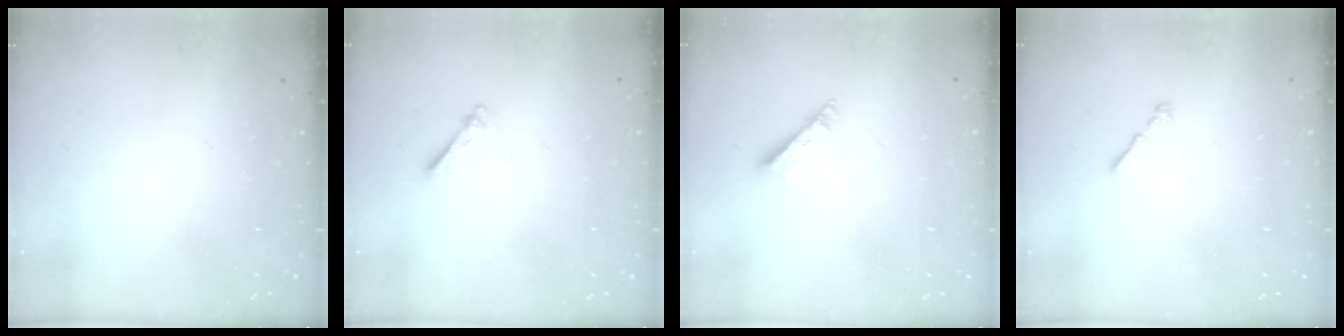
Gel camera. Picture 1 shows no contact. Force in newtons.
{"total": 2.4, "press": 2.3, "slide": 0.4}
{"total": 4.1, "press": 4.1, "slide": 0.2}
{"total": 1.0, "press": 0.9, "slide": 0.5}